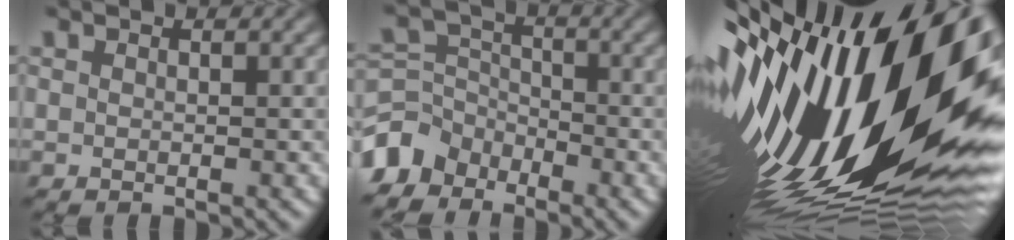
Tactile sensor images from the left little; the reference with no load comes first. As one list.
[{"total": 5.8, "force": [-4.5, 3.5, 1.0], "torque": [-0.007, 0.009, -0.103]}, {"total": 22.1, "force": [-0.5, 9.0, 20.2], "torque": [-0.356, -0.040, -0.028]}]